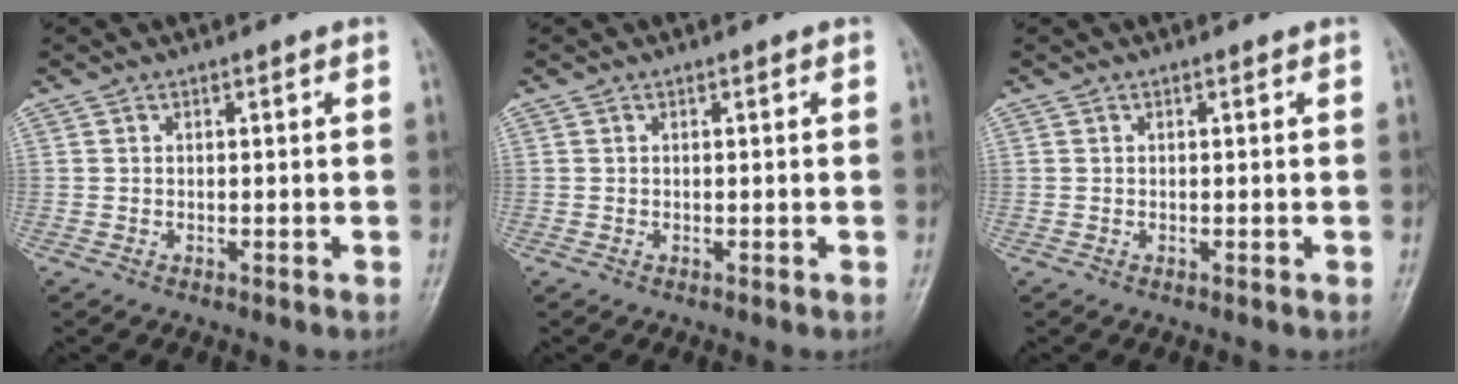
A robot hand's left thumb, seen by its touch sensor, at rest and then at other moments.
{"total": 0.0}
{"total": 0.0}